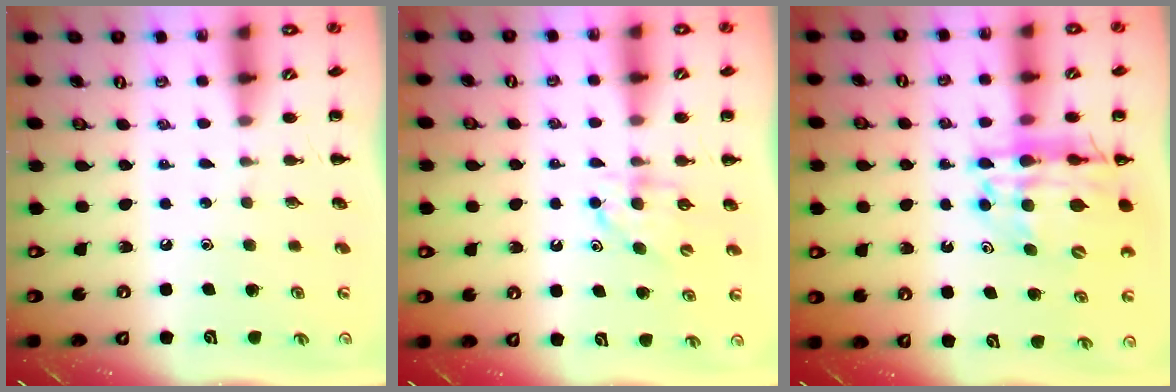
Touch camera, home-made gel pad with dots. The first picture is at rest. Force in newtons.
{"total": 5.0, "press": 4.8, "slide": 1.4}
{"total": 16.5, "press": 15.9, "slide": 4.4}